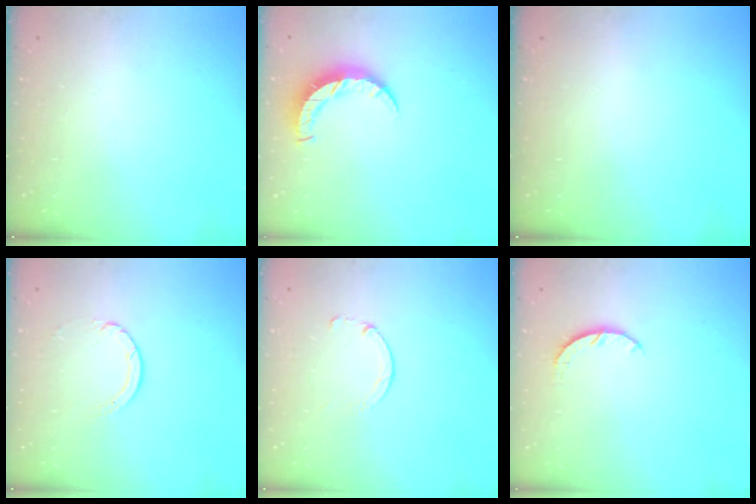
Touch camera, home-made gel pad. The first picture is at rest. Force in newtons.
{"total": 7.5, "press": 7.4, "slide": 0.4}
{"total": 0.0}
{"total": 3.9, "press": 3.9, "slide": 0.4}
{"total": 1.8, "press": 1.8, "slide": 0.2}
{"total": 3.0, "press": 3.0, "slide": 0.4}